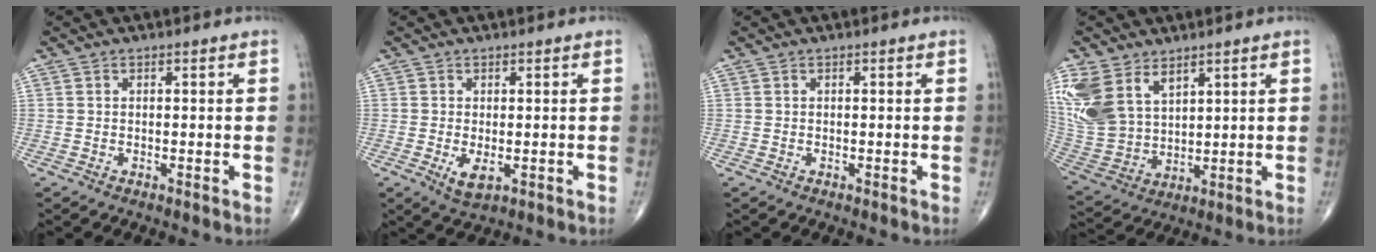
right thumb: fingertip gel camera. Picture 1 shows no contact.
{"total": 3.3, "force": [-0.7, 1.5, 2.8], "torque": [-0.049, -0.009, -0.005]}
{"total": 0.0}
{"total": 15.2, "force": [7.8, 9.4, 9.0], "torque": [-0.202, -0.023, 0.173]}